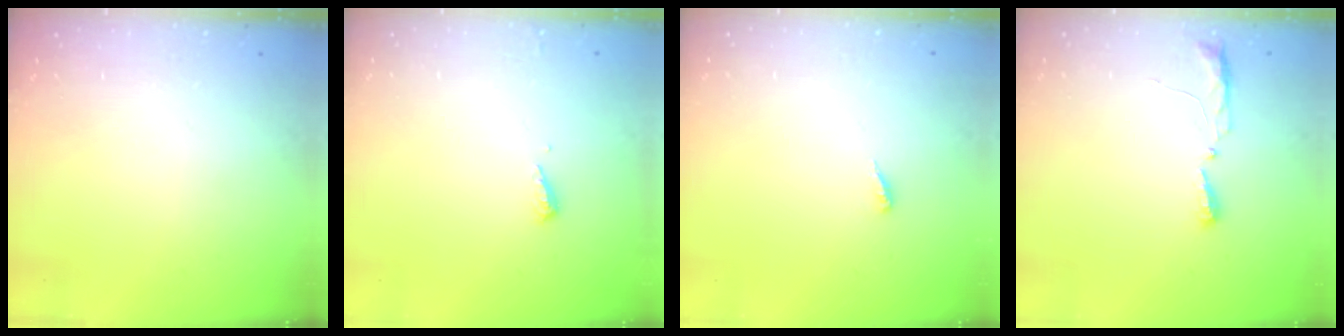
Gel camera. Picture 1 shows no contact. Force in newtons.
{"total": 5.1, "press": 5.1, "slide": 0.5}
{"total": 3.0, "press": 3.0, "slide": 0.2}
{"total": 8.2, "press": 5.2, "slide": 6.2}